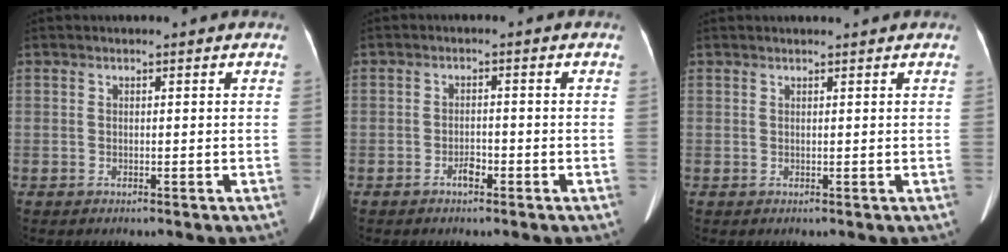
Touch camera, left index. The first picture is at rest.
{"total": 2.0, "force": [-1.9, 0.5, 0.7], "torque": [-0.010, -0.013, -0.027]}
{"total": 2.4, "force": [2.3, -0.1, 0.6], "torque": [-0.007, 0.018, 0.033]}